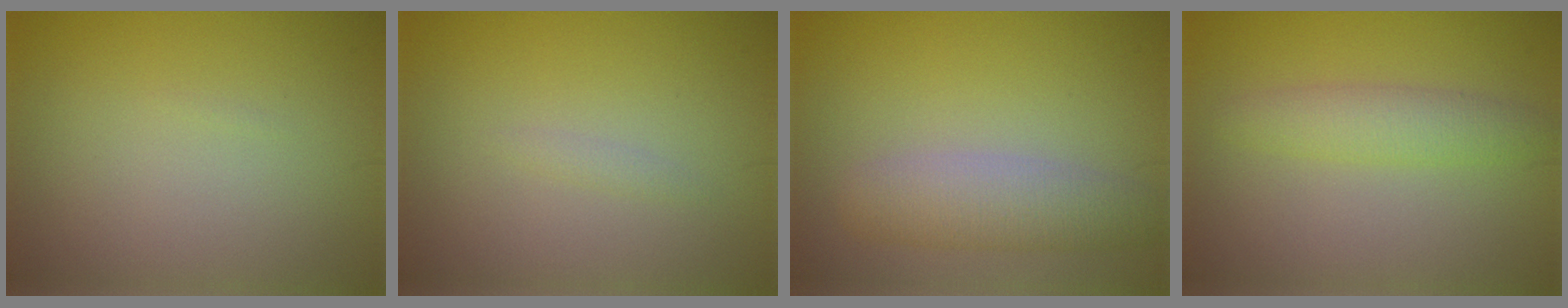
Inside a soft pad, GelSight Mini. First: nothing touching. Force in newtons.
{"total": 0.7, "press": 0.6, "slide": 0.1}
{"total": 4.1, "press": 4.1, "slide": 0.1}
{"total": 2.7, "press": 2.7, "slide": 0.1}